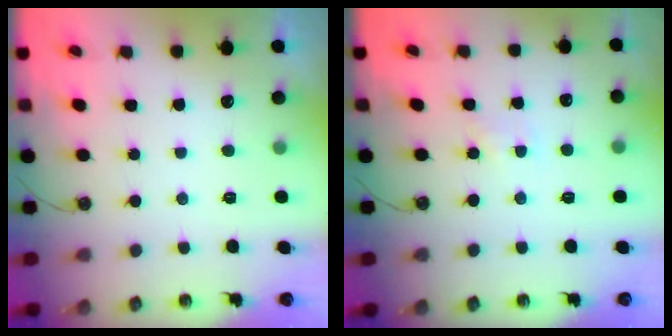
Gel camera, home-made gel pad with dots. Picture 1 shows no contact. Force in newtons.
{"total": 3.7, "press": 3.7, "slide": 0.5}